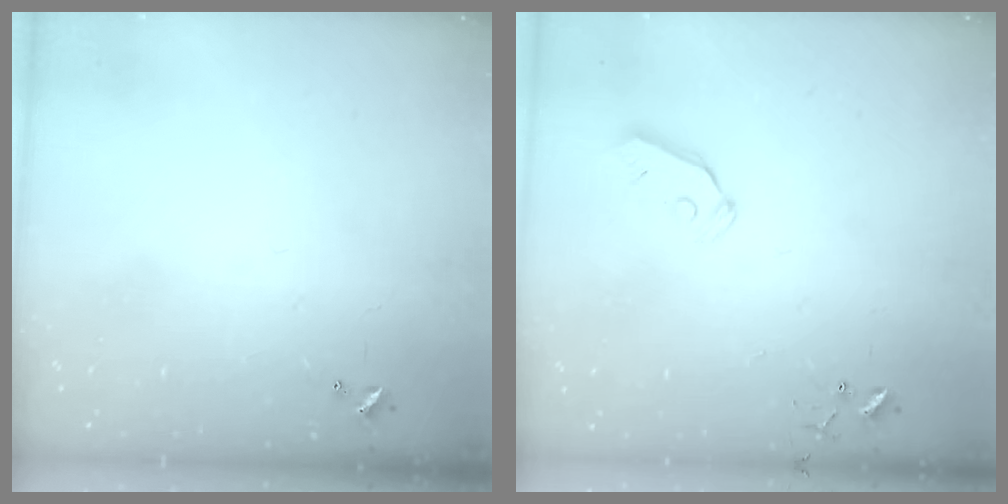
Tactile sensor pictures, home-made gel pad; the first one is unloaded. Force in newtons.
{"total": 5.6, "press": 5.6, "slide": 0.7}